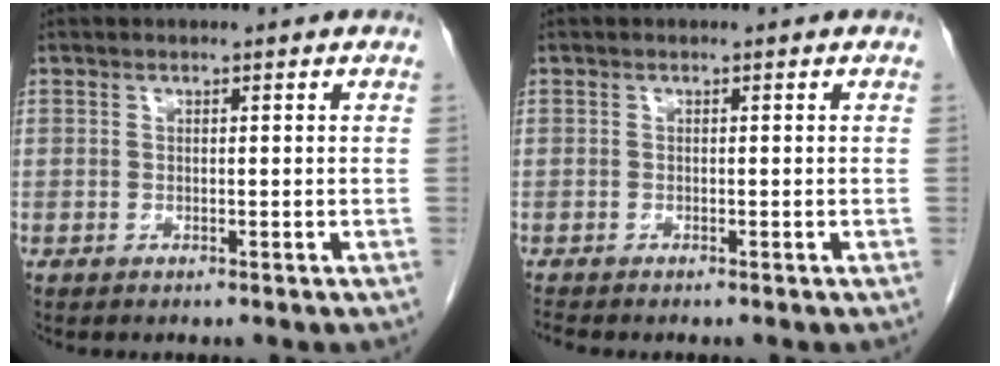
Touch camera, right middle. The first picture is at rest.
{"total": 0.7, "force": [-0.7, -0.2, 0.0], "torque": [-0.003, -0.002, -0.014]}